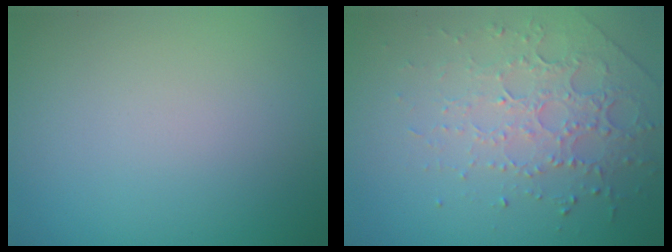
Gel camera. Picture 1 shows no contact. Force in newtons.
{"total": 4.5, "press": 3.2, "slide": 3.2}